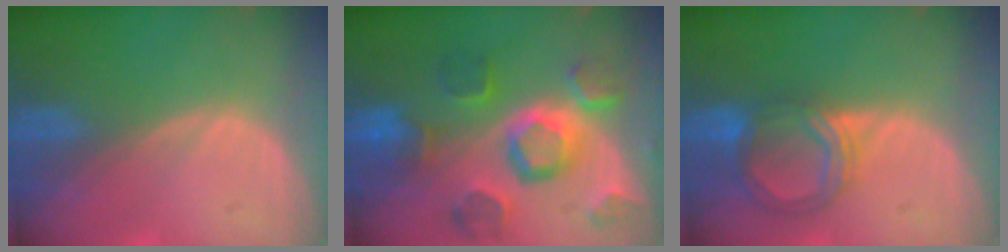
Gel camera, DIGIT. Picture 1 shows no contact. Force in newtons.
{"total": 11.2, "press": 10.0, "slide": 5.1}
{"total": 5.8, "press": 5.7, "slide": 0.6}